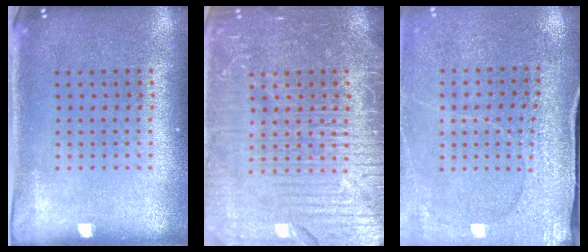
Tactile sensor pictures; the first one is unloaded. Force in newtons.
{"total": 7.1, "press": 7.0, "slide": 0.8}
{"total": 2.9, "press": 2.9, "slide": 0.4}